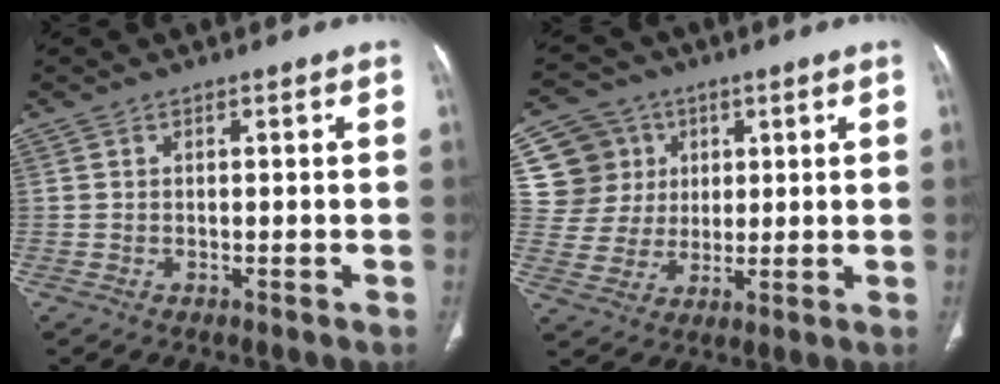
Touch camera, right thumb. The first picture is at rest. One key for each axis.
{"total": 11.1, "fx": 3.7, "fy": 10.4, "fz": 1.6, "tx": 0.010, "ty": -0.002, "tz": 0.072}